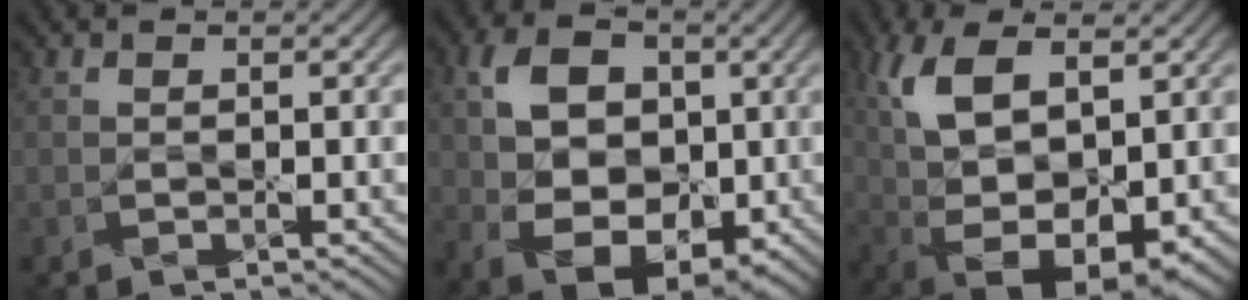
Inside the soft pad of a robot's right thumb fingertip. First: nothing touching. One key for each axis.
{"total": 11.1, "fx": 1.1, "fy": 7.8, "fz": 7.7, "tx": -0.159, "ty": 0.002, "tz": 0.013}
{"total": 13.9, "fx": 3.1, "fy": 6.6, "fz": 11.9, "tx": -0.246, "ty": -0.003, "tz": 0.064}